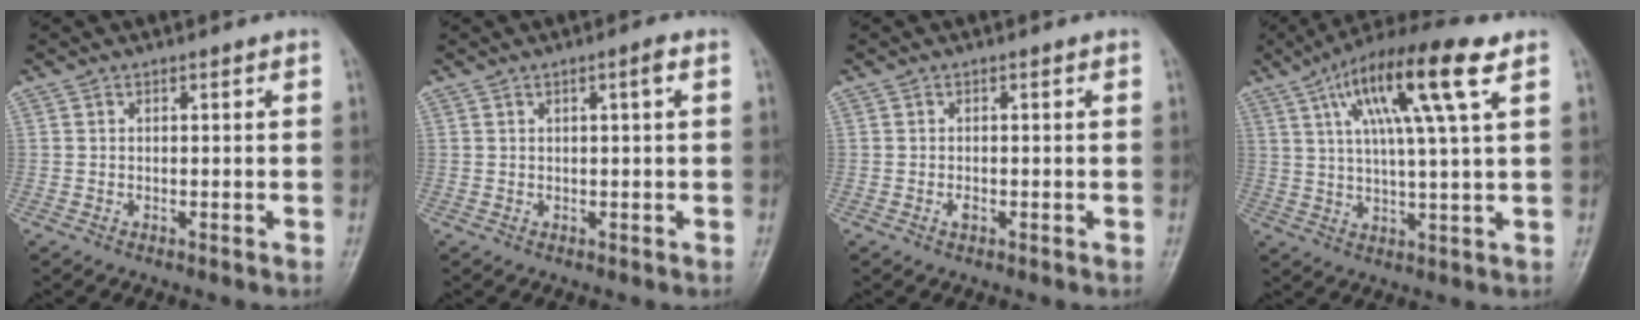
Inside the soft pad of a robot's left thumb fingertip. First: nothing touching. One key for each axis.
{"total": 1.7, "fx": 0.5, "fy": 0.0, "fz": 1.6, "tx": -0.031, "ty": 0.002, "tz": 0.009}
{"total": 0.9, "fx": -0.5, "fy": 0.5, "fz": 0.5, "tx": -0.006, "ty": 0.000, "tz": -0.008}
{"total": 15.5, "fx": 6.6, "fy": 2.1, "fz": 13.9, "tx": -0.251, "ty": 0.003, "tz": 0.110}